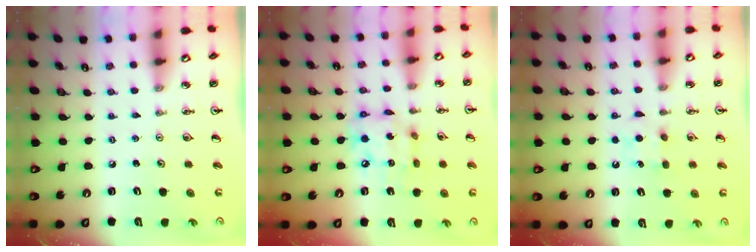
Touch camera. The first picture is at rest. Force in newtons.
{"total": 12.1, "press": 12.1, "slide": 1.1}
{"total": 5.5, "press": 5.5, "slide": 0.6}